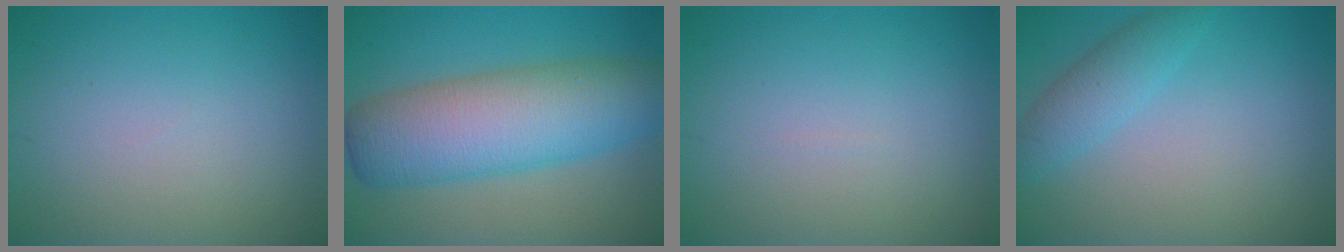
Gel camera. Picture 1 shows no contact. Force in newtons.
{"total": 10.2, "press": 10.2, "slide": 0.3}
{"total": 0.0}
{"total": 2.7, "press": 2.7, "slide": 0.1}